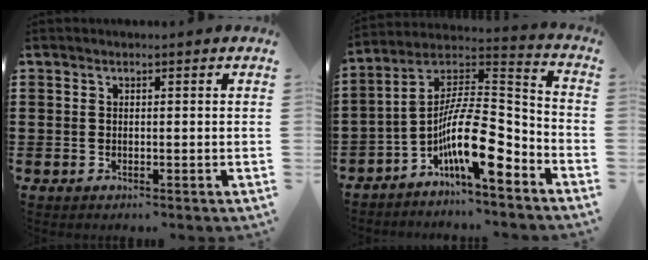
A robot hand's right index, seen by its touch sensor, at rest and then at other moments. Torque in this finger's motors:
{"motor_torque": [0.37, 0.33, 1.05, 0.21]}